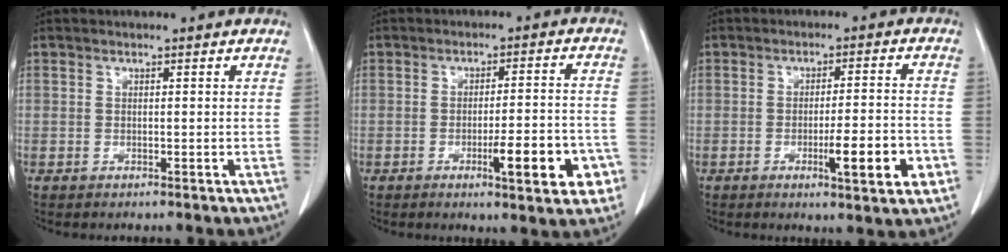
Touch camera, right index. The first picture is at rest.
{"total": 9.3, "force": [-3.6, 1.5, 8.4], "torque": [-0.110, 0.003, -0.045]}
{"total": 8.3, "force": [-2.9, 0.8, 7.7], "torque": [-0.111, -0.006, -0.040]}